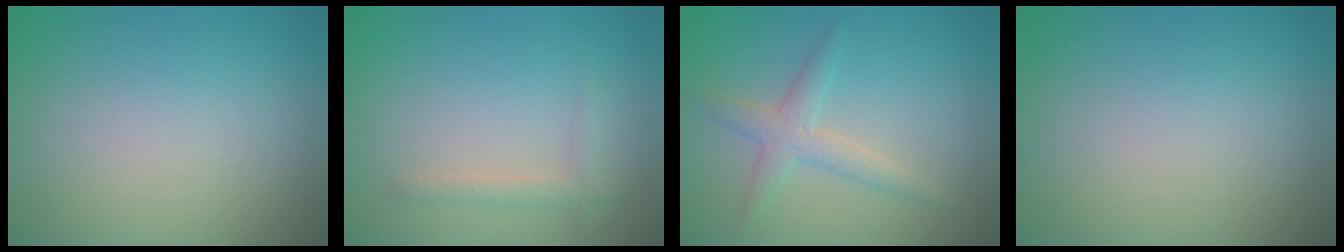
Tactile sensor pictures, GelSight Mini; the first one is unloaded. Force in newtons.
{"total": 1.4, "press": 1.4, "slide": 0.1}
{"total": 2.6, "press": 2.6, "slide": 0.2}
{"total": 0.0}